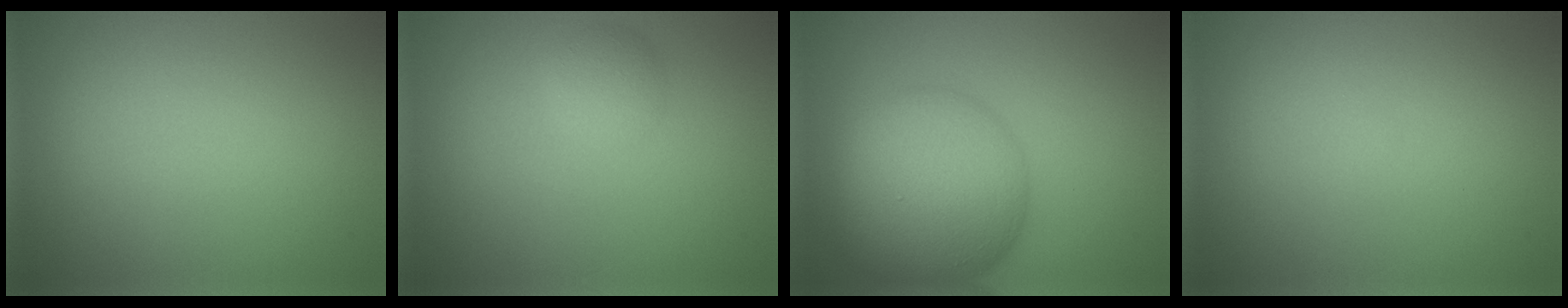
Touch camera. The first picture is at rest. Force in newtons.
{"total": 1.7, "press": 1.7, "slide": 0.2}
{"total": 10.0, "press": 10.0, "slide": 0.4}
{"total": 0.0}